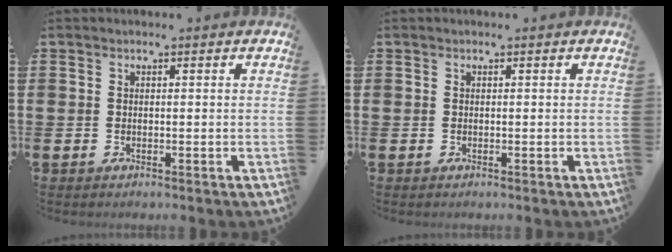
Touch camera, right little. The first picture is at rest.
{"total": 0.0}